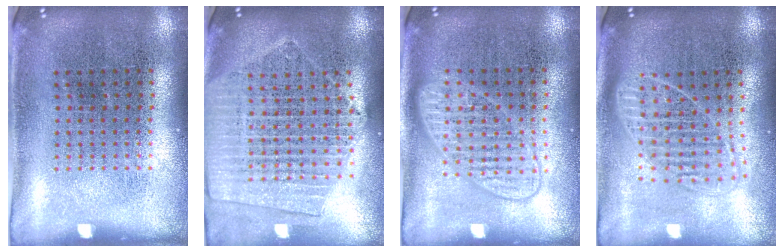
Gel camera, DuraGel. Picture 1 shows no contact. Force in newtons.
{"total": 2.0, "press": 1.8, "slide": 0.9}
{"total": 1.5, "press": 1.5, "slide": 0.2}
{"total": 1.7, "press": 1.4, "slide": 1.0}